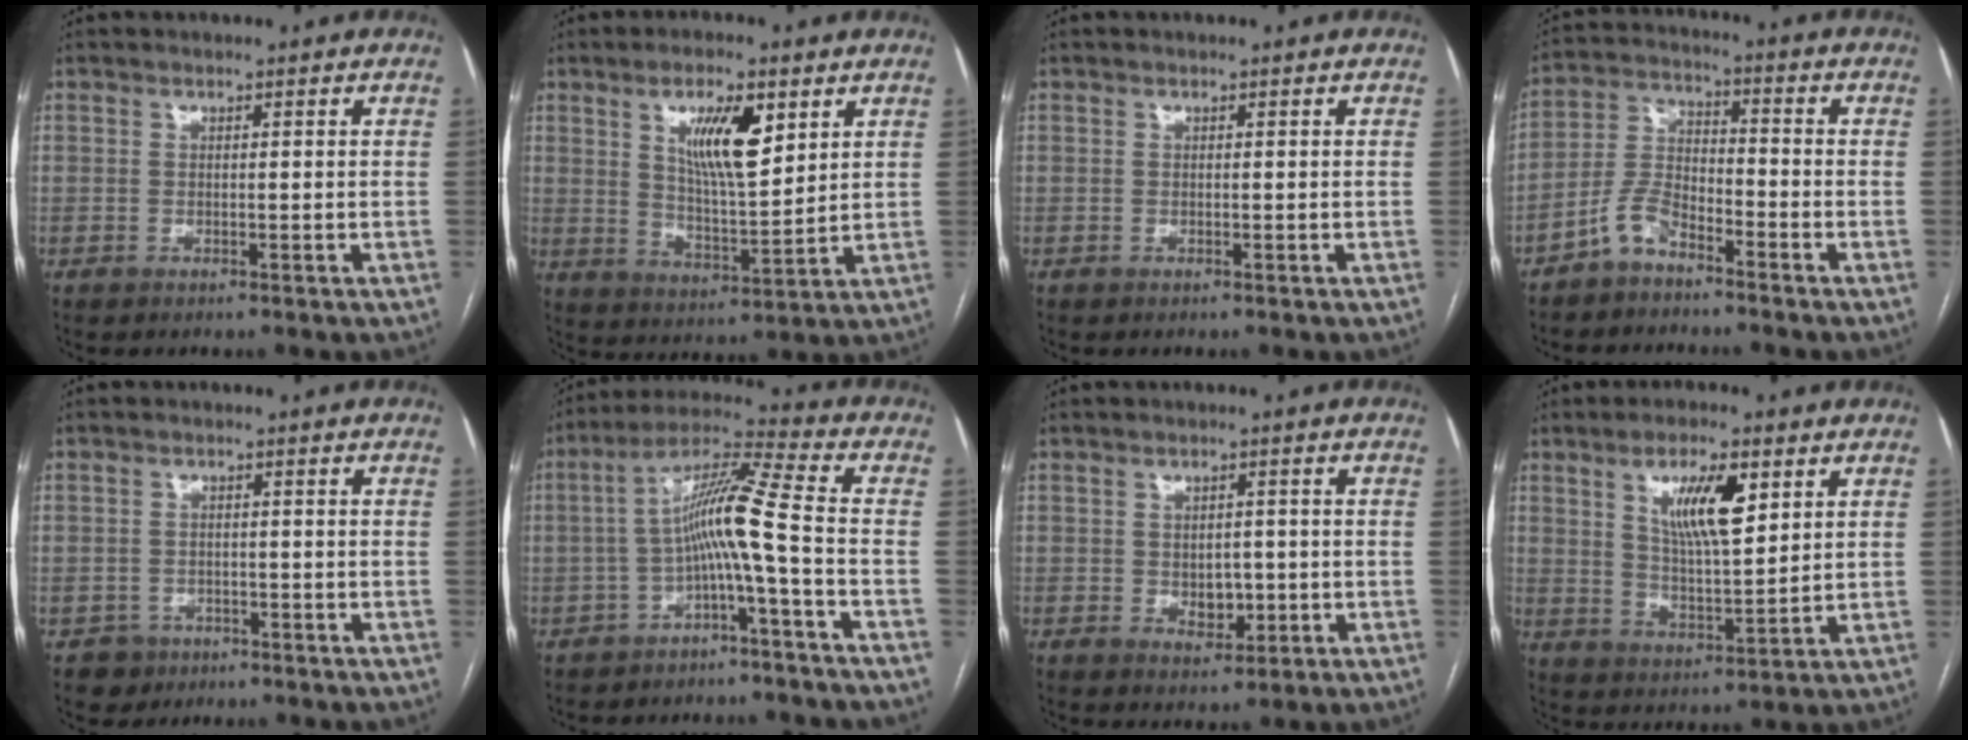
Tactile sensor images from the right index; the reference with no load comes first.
{"total": 10.1, "force": [4.4, 2.6, 8.7], "torque": [-0.156, -0.001, 0.082]}
{"total": 0.0}
{"total": 6.0, "force": [-4.5, 2.3, 3.2], "torque": [-0.076, 0.006, -0.094]}
{"total": 3.2, "force": [-1.7, 2.7, -0.3], "torque": [0.011, 0.013, -0.027]}
{"total": 9.2, "force": [-2.4, -1.1, 8.8], "torque": [-0.157, 0.030, -0.046]}
{"total": 3.8, "force": [-0.6, 2.6, 2.7], "torque": [-0.032, 0.002, 0.002]}
{"total": 9.8, "force": [4.2, 2.4, 8.5], "torque": [-0.153, 0.000, 0.079]}